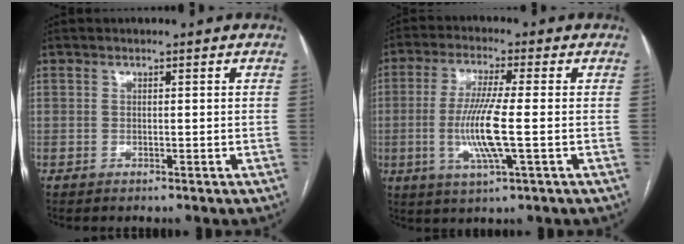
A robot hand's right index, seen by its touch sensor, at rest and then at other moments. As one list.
[{"total": 9.2, "force": [-1.5, 0.0, 9.0], "torque": [-0.188, -0.010, -0.032]}]